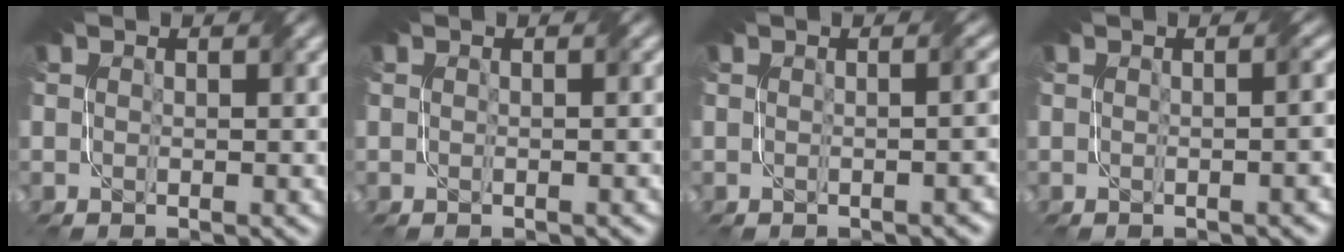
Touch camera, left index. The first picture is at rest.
{"total": 0.6, "force": [-0.2, 0.2, 0.6], "torque": [-0.006, -0.004, -0.008]}
{"total": 2.5, "force": [-0.3, 1.1, 2.2], "torque": [-0.003, 0.005, -0.005]}
{"total": 2.1, "force": [-0.2, 0.8, 1.9], "torque": [-0.008, 0.002, -0.004]}